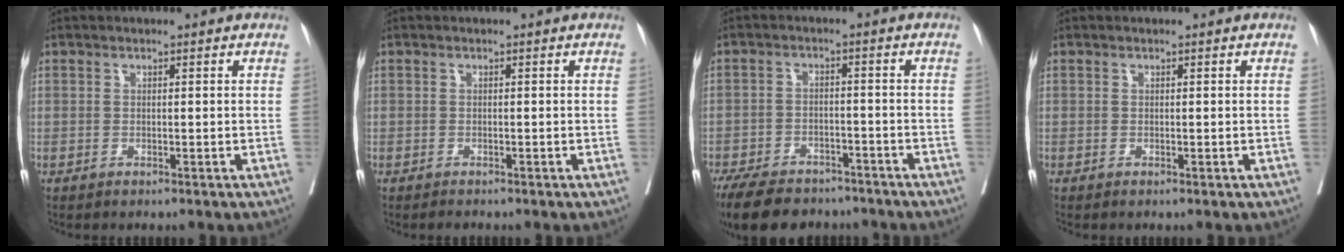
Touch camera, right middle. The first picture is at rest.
{"total": 0.9, "force": [-0.8, 0.2, 0.2], "torque": [-0.007, -0.003, -0.010]}
{"total": 15.0, "force": [-12.3, 5.9, 6.1], "torque": [-0.133, -0.009, -0.179]}
{"total": 0.0}